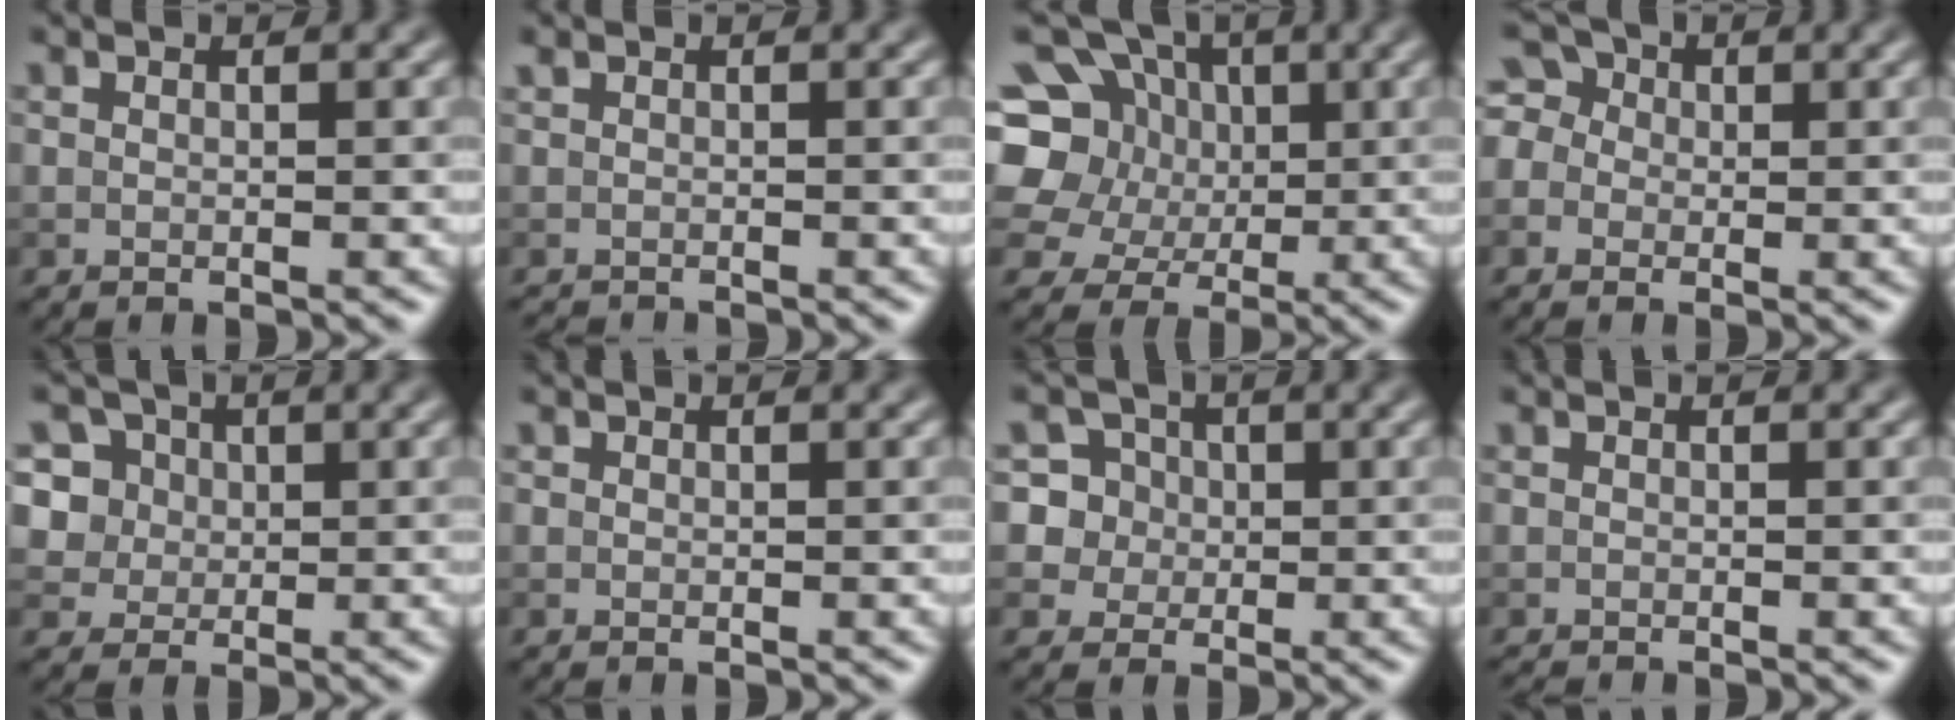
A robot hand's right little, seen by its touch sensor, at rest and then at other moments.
{"total": 0.9, "force": [-0.9, 0.2, 0.1], "torque": [0.000, -0.008, -0.016]}
{"total": 9.4, "force": [1.9, 8.1, 4.5], "torque": [-0.101, 0.031, 0.005]}
{"total": 4.3, "force": [0.7, 3.7, 1.9], "torque": [-0.035, 0.029, -0.022]}
{"total": 9.3, "force": [4.1, 7.4, 3.8], "torque": [-0.085, 0.030, 0.049]}
{"total": 0.0}
{"total": 7.6, "force": [2.2, 7.0, 2.1], "torque": [-0.049, 0.040, 0.021]}
{"total": 0.7, "force": [-0.7, 0.0, 0.0], "torque": [0.003, -0.005, -0.013]}